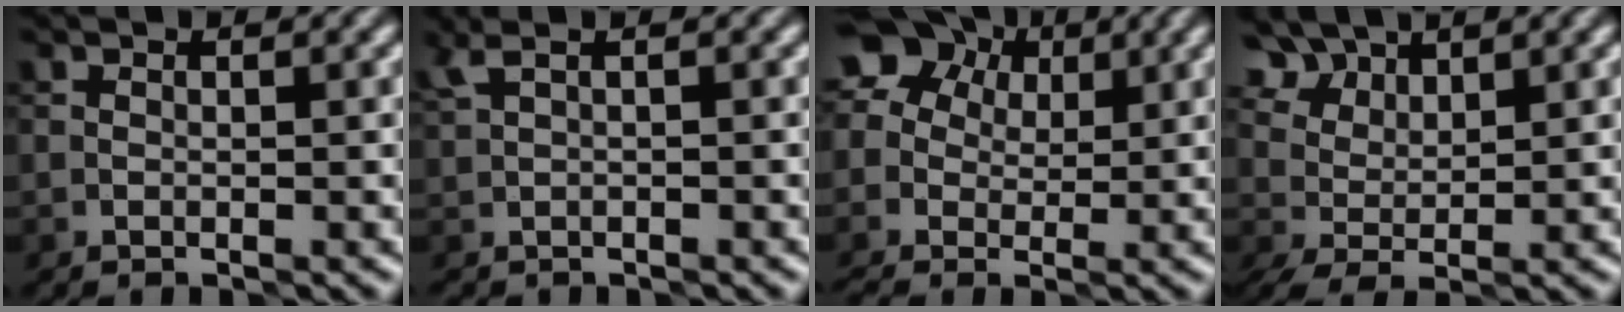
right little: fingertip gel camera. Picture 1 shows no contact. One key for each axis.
{"total": 0.9, "fx": 0.5, "fy": 0.3, "fz": 0.7, "tx": -0.013, "ty": 0.001, "tz": 0.012}
{"total": 7.9, "fx": 2.5, "fy": 6.2, "fz": 4.1, "tx": -0.081, "ty": 0.037, "tz": 0.024}
{"total": 4.4, "fx": 2.9, "fy": 2.4, "fz": 2.3, "tx": -0.061, "ty": 0.008, "tz": 0.059}